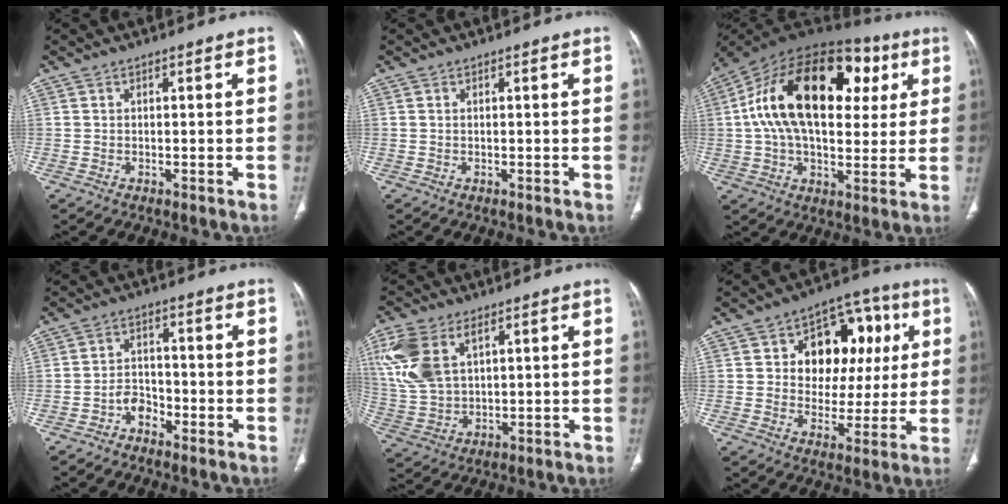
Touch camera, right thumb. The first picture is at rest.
{"total": 0.0}
{"total": 28.0, "force": [6.8, 16.1, 21.9], "torque": [-0.362, 0.034, 0.103]}
{"total": 4.1, "force": [-2.3, 2.8, 1.7], "torque": [-0.013, 0.023, -0.046]}
{"total": 12.9, "force": [5.4, 7.4, 9.1], "torque": [-0.206, -0.003, 0.117]}
{"total": 16.0, "force": [3.9, 11.7, 10.2], "torque": [-0.074, 0.017, 0.059]}